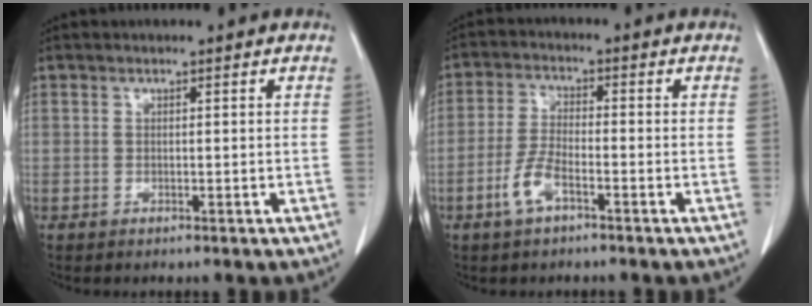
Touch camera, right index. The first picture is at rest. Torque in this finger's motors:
{"motor_torque": [0.66, -0.37, 0.16, 0.07]}